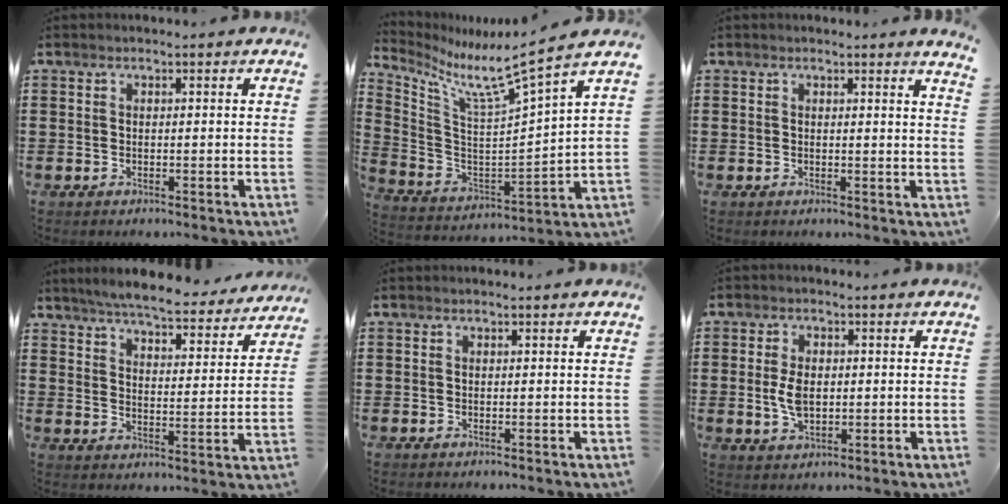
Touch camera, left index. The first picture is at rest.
{"total": 8.4, "force": [6.9, -1.2, 4.6], "torque": [-0.114, -0.071, 0.100]}
{"total": 1.3, "force": [1.1, -0.3, 0.6], "torque": [-0.015, -0.004, 0.020]}
{"total": 5.6, "force": [5.4, -0.3, 1.6], "torque": [-0.048, -0.040, 0.089]}
{"total": 0.0}
{"total": 4.9, "force": [0.1, 2.8, 4.0], "torque": [-0.094, 0.002, -0.002]}